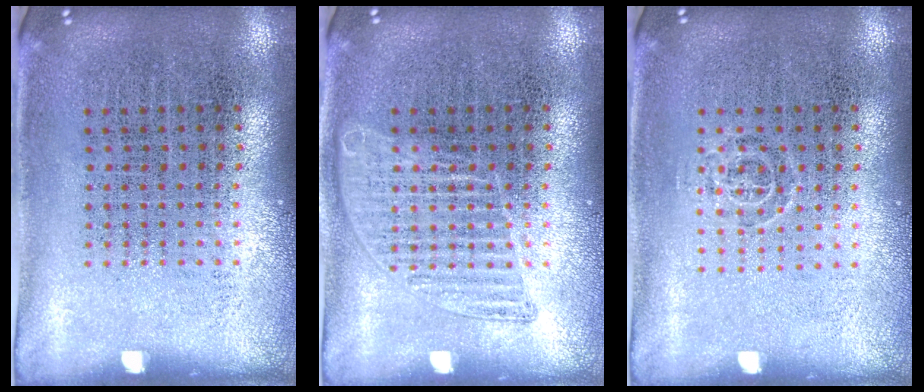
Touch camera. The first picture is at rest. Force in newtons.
{"total": 1.6, "press": 1.6, "slide": 0.2}
{"total": 0.7, "press": 0.5, "slide": 0.5}